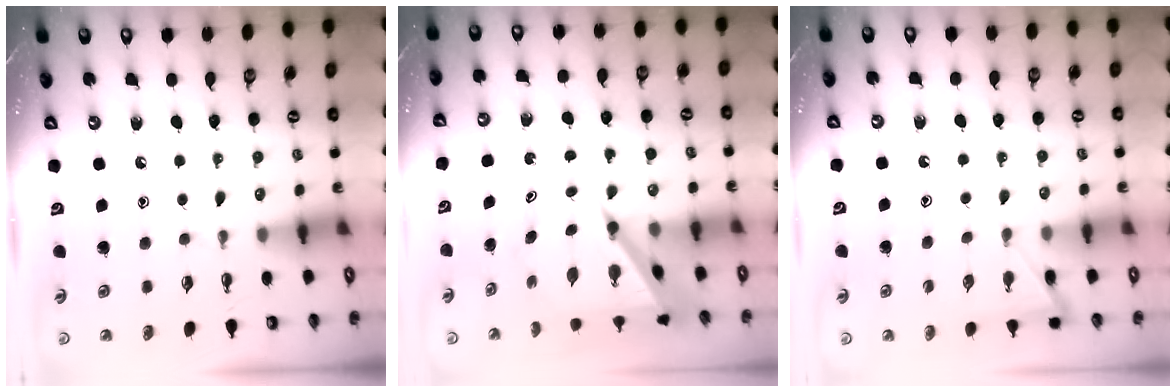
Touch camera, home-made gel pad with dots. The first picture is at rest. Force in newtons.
{"total": 8.3, "press": 8.2, "slide": 0.7}
{"total": 4.6, "press": 4.5, "slide": 0.6}